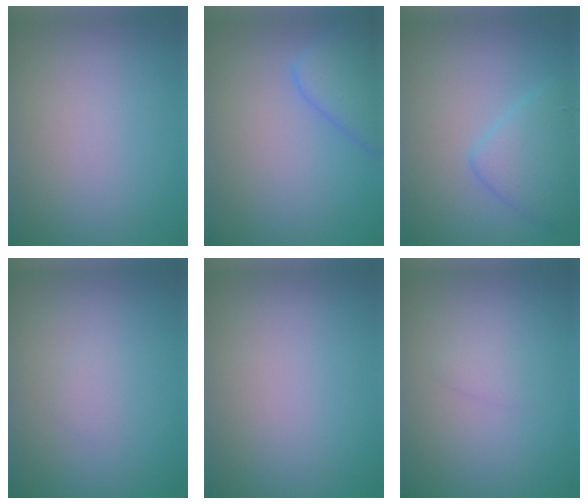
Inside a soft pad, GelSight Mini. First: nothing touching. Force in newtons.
{"total": 3.4, "press": 3.4, "slide": 0.2}
{"total": 3.3, "press": 3.3, "slide": 0.1}
{"total": 0.7, "press": 0.7, "slide": 0.1}
{"total": 0.0}
{"total": 0.9, "press": 0.9, "slide": 0.0}